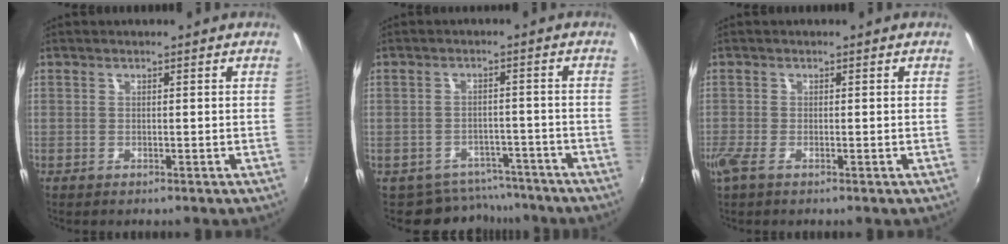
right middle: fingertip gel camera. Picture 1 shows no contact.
{"total": 8.0, "force": [-6.7, 4.2, 0.7], "torque": [-0.017, 0.012, -0.084]}
{"total": 2.2, "force": [-1.3, 0.6, 1.7], "torque": [-0.037, -0.010, -0.024]}